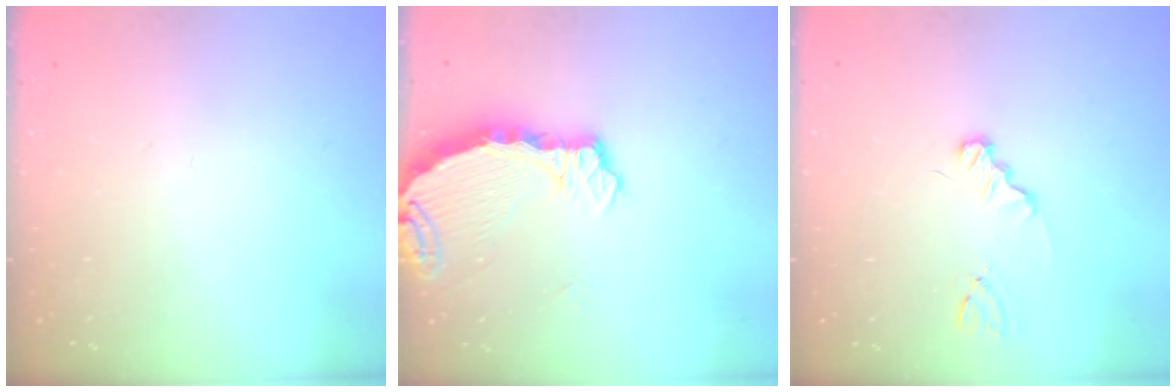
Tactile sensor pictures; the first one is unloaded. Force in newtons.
{"total": 5.5, "press": 5.5, "slide": 0.6}
{"total": 1.3, "press": 1.3, "slide": 0.2}